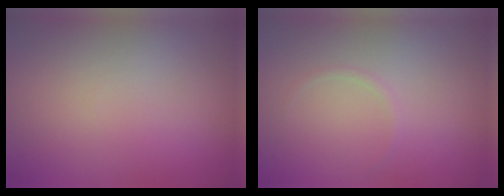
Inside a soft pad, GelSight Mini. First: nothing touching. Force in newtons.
{"total": 0.5, "press": 0.5, "slide": 0.1}